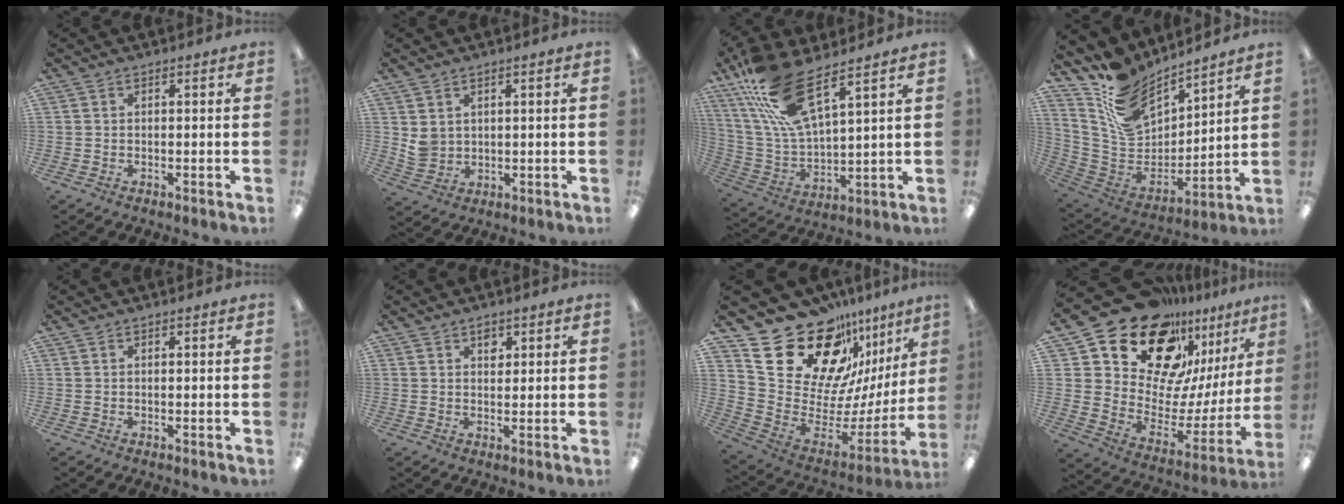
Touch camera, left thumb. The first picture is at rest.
{"total": 3.9, "force": [2.2, 3.0, 1.2], "torque": [-0.024, -0.007, 0.043]}
{"total": 17.7, "force": [11.8, 5.5, 11.9], "torque": [-0.258, -0.056, 0.209]}
{"total": 15.5, "force": [11.6, 8.2, 6.3], "torque": [-0.141, -0.085, 0.219]}
{"total": 0.0}
{"total": 2.6, "force": [1.6, 1.6, 1.3], "torque": [-0.004, -0.008, 0.024]}
{"total": 26.4, "force": [18.4, 13.9, 12.9], "torque": [-0.213, -0.134, 0.356]}
{"total": 23.4, "force": [18.0, 12.1, 8.8], "torque": [-0.138, -0.134, 0.332]}